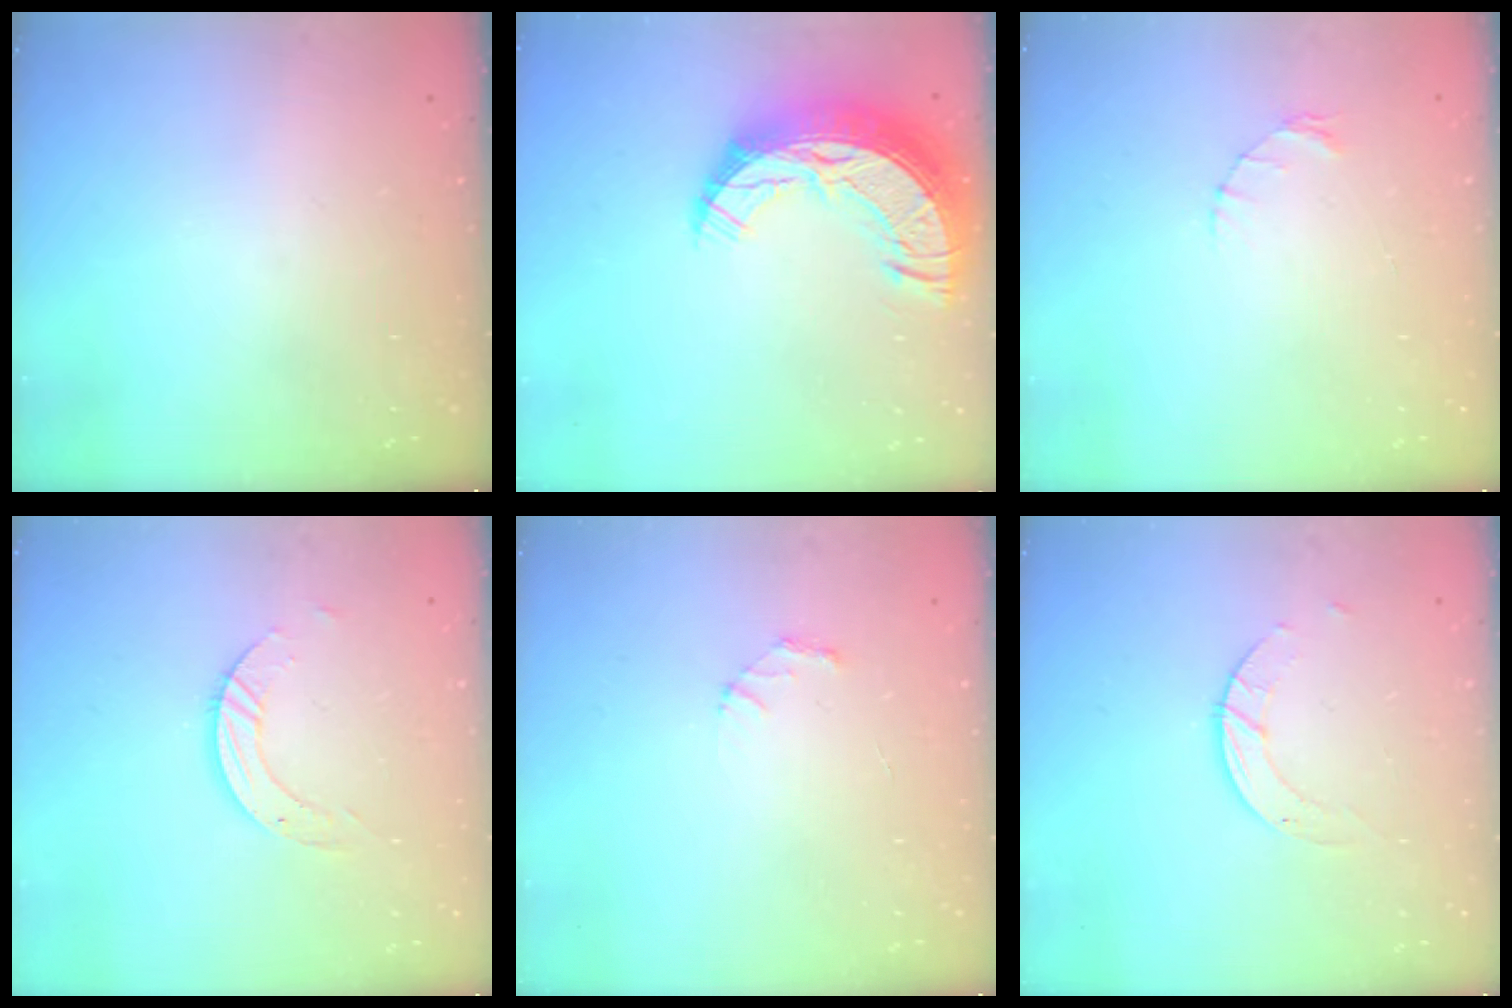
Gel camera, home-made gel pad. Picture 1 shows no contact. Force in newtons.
{"total": 20.7, "press": 20.6, "slide": 1.5}
{"total": 2.0, "press": 2.0, "slide": 0.4}
{"total": 4.5, "press": 4.5, "slide": 0.1}
{"total": 1.9, "press": 1.9, "slide": 0.2}
{"total": 3.9, "press": 3.9, "slide": 0.4}